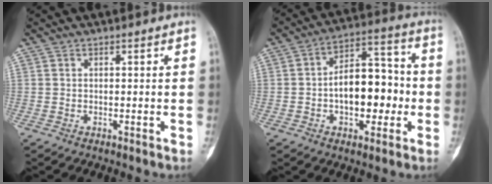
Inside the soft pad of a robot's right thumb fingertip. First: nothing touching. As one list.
[{"total": 14.0, "force": [-2.0, 8.3, 11.1], "torque": [-0.134, 0.040, -0.033]}]